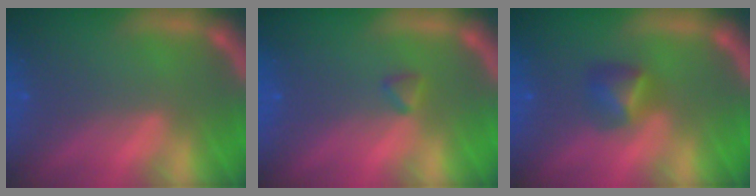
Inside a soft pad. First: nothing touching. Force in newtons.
{"total": 0.9}
{"total": 2.4}